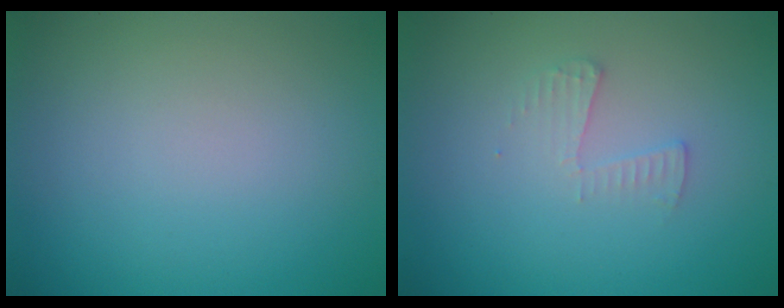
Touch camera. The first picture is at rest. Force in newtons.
{"total": 1.4, "press": 1.4, "slide": 0.1}